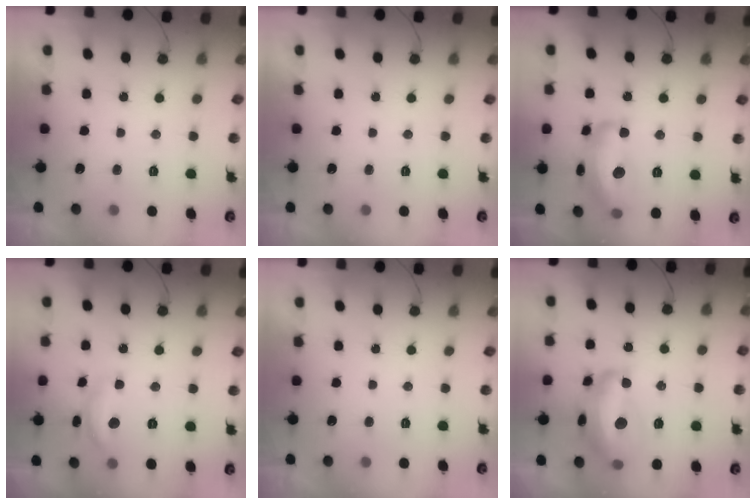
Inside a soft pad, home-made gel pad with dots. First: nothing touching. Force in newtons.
{"total": 0.0}
{"total": 16.7, "press": 16.7, "slide": 1.0}
{"total": 10.5, "press": 10.5, "slide": 0.5}
{"total": 0.0}
{"total": 15.7, "press": 15.6, "slide": 1.1}